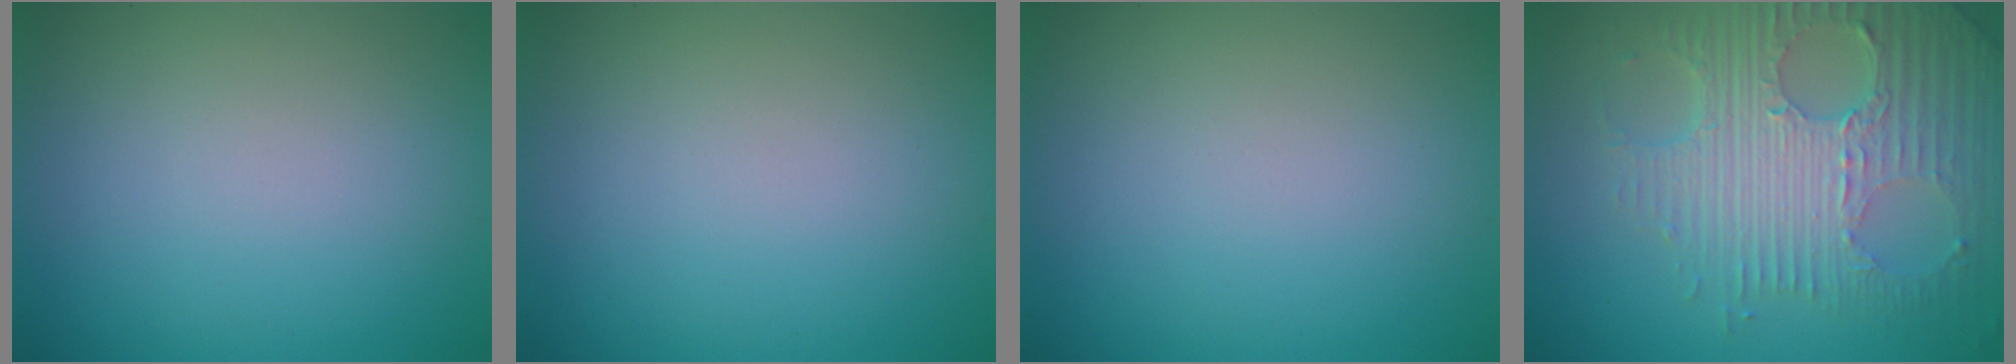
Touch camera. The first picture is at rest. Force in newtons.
{"total": 0.0}
{"total": 0.0}
{"total": 8.0, "press": 5.7, "slide": 5.6}